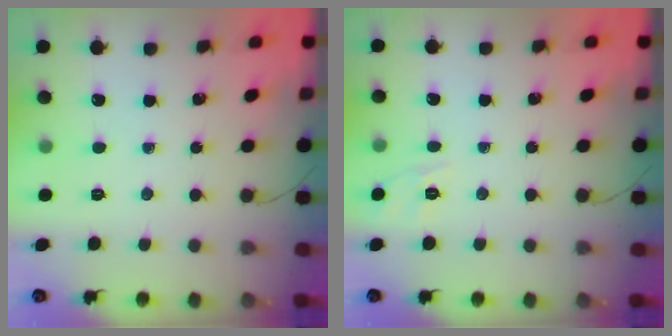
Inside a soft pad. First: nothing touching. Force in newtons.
{"total": 1.7, "press": 0.4, "slide": 1.6}